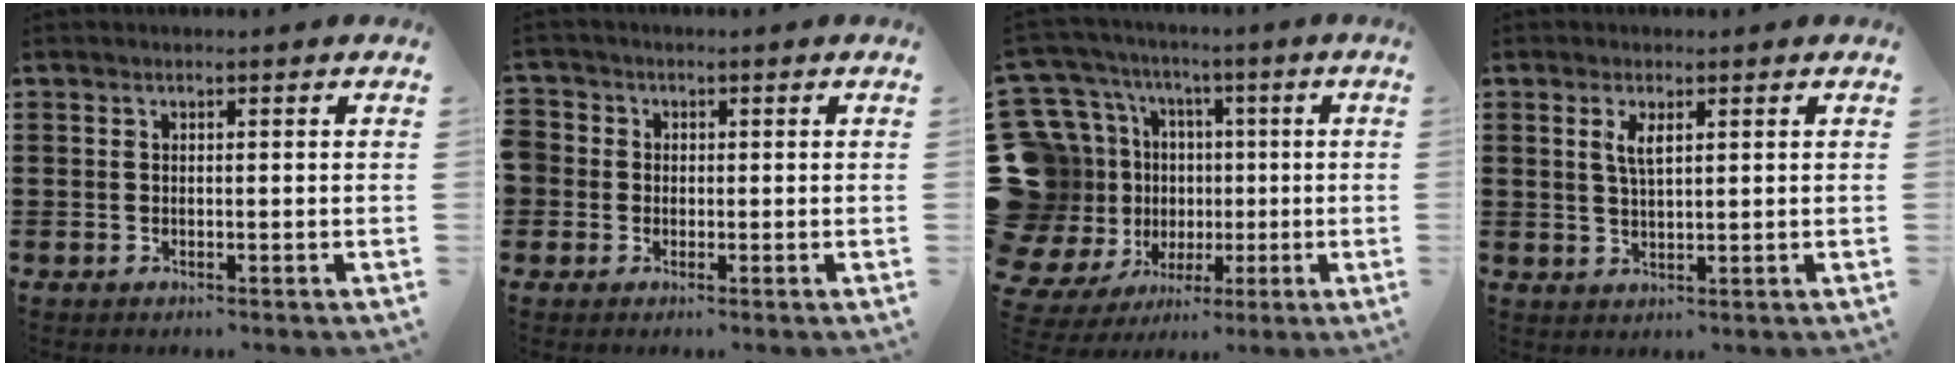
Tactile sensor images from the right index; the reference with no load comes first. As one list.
[{"total": 1.9, "force": [-0.5, 1.8, 0.0], "torque": [-0.012, 0.006, -0.014]}, {"total": 14.2, "force": [-0.7, 13.9, 2.9], "torque": [-0.127, -0.019, 0.037]}, {"total": 2.9, "force": [1.1, 1.0, 2.5], "torque": [-0.052, 0.005, 0.017]}]